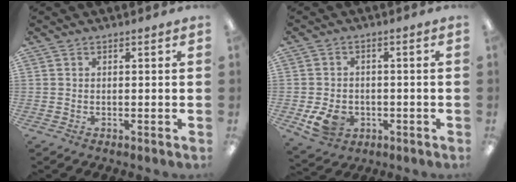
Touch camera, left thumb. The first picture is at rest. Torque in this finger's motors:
{"motor_torque": [0.02, 0.06, 0.01, 0.02, 0.03]}